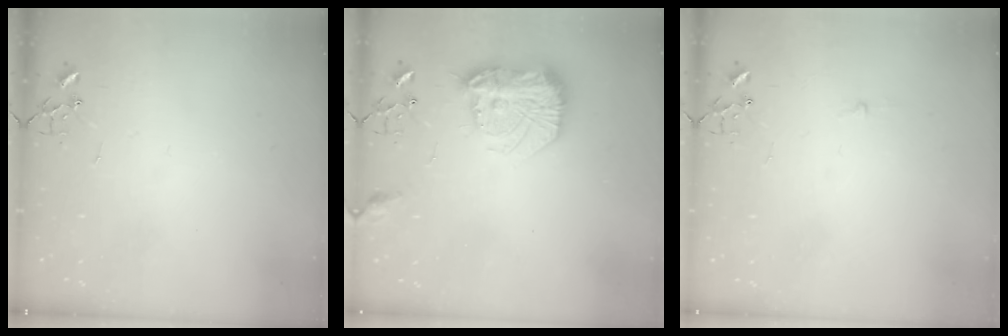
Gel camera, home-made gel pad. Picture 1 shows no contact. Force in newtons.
{"total": 18.4, "press": 18.3, "slide": 1.4}
{"total": 2.7, "press": 2.7, "slide": 0.3}